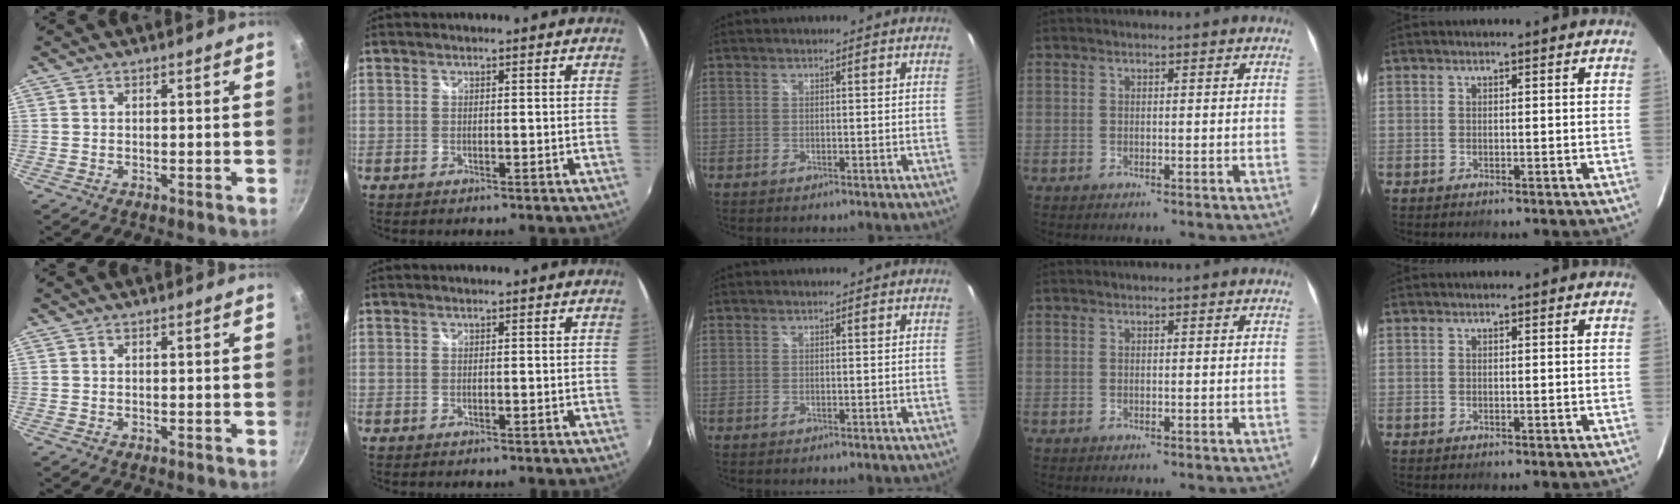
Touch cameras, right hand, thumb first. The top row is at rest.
{}